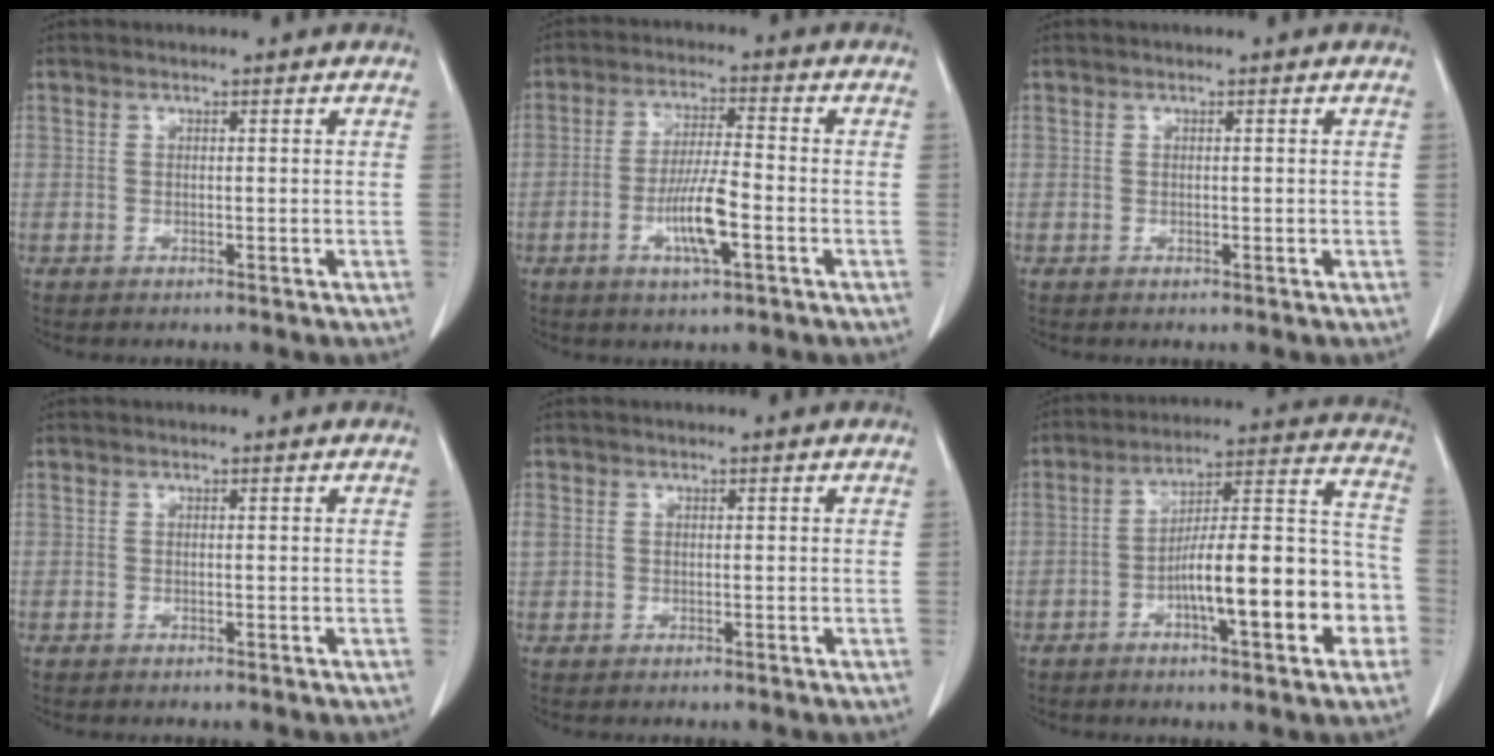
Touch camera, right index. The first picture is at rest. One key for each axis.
{"total": 7.7, "fx": -2.7, "fy": 1.0, "fz": 7.2, "tx": -0.138, "ty": -0.004, "tz": -0.050}
{"total": 0.0}
{"total": 0.0}
{"total": 1.4, "fx": 0.3, "fy": 1.3, "fz": 0.6, "tx": -0.022, "ty": 0.016, "tz": 0.010}
{"total": 17.2, "fx": -5.4, "fy": 3.6, "fz": 15.9, "tx": -0.227, "ty": 0.030, "tz": -0.079}